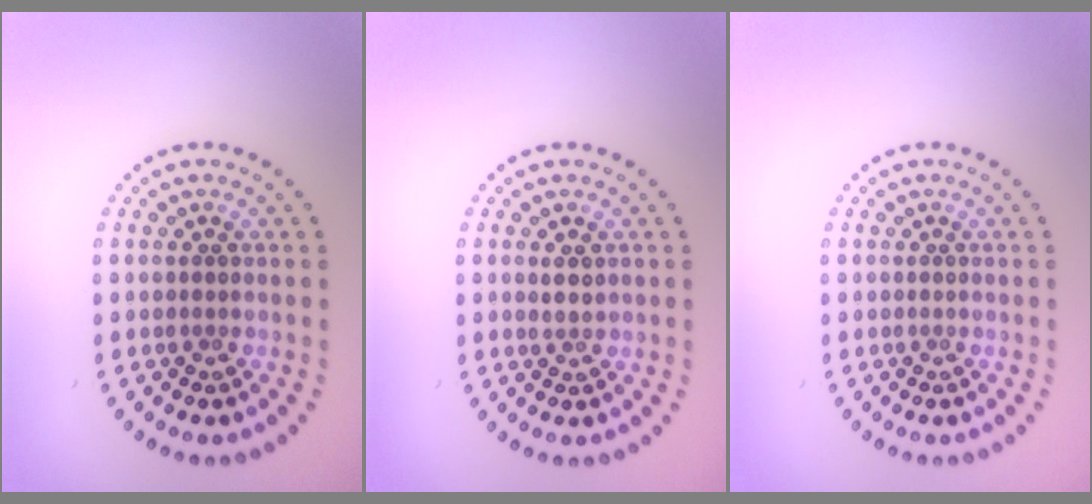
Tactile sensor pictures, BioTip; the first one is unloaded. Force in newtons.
{"total": 1.0, "press": 0.9, "slide": 0.5}
{"total": 0.0}